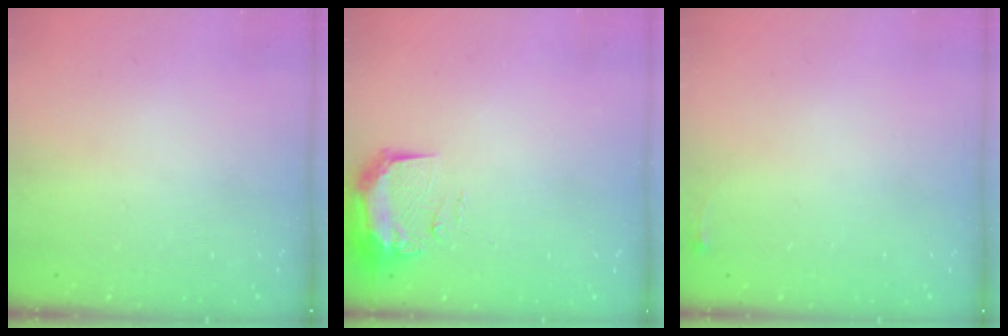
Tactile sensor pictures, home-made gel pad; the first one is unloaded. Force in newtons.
{"total": 11.0, "press": 9.6, "slide": 5.4}
{"total": 2.6, "press": 2.6, "slide": 0.6}